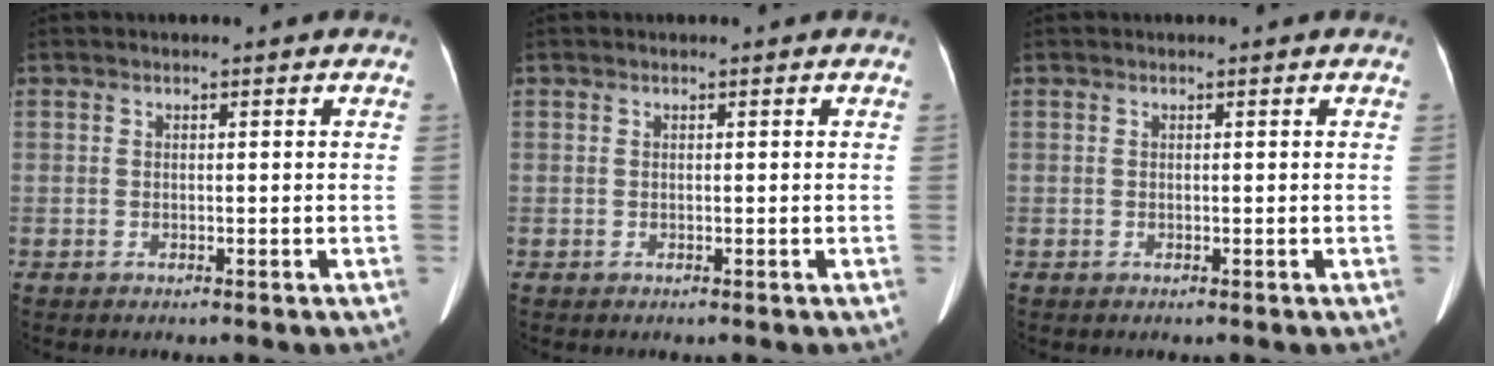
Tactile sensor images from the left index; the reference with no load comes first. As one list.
[{"total": 0.0}, {"total": 0.0}]